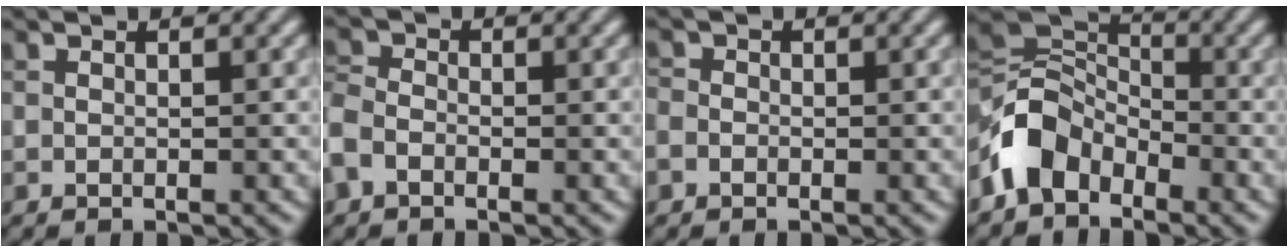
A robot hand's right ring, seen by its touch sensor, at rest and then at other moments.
{"total": 2.9, "force": [-1.4, 2.0, 1.6], "torque": [-0.041, 0.003, -0.045]}
{"total": 1.5, "force": [-0.5, 1.3, 0.5], "torque": [-0.002, 0.001, -0.013]}
{"total": 5.9, "force": [-3.3, 4.0, 2.8], "torque": [-0.054, 0.007, -0.078]}